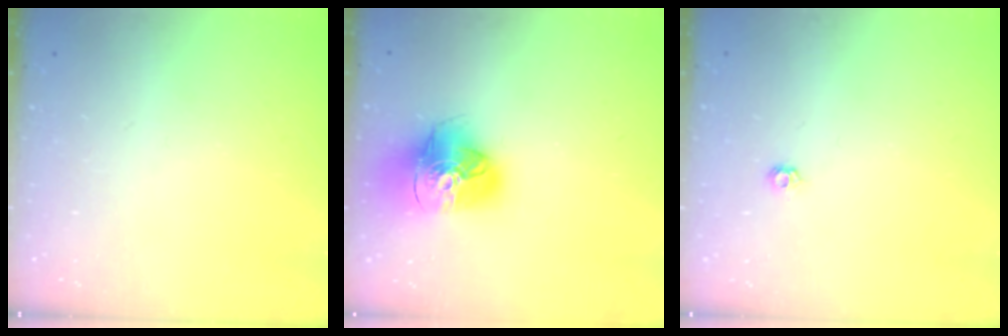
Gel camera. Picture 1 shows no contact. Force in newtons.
{"total": 18.3, "press": 18.2, "slide": 2.0}
{"total": 4.7, "press": 4.7, "slide": 0.8}